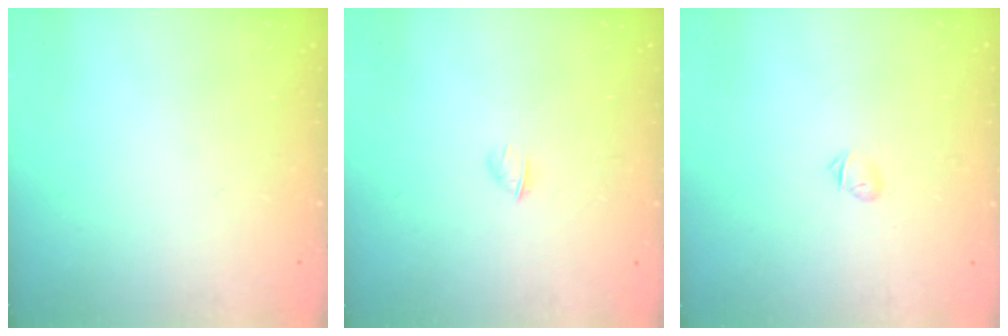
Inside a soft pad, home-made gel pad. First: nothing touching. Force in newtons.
{"total": 2.8, "press": 2.7, "slide": 0.8}
{"total": 3.3, "press": 3.2, "slide": 0.6}